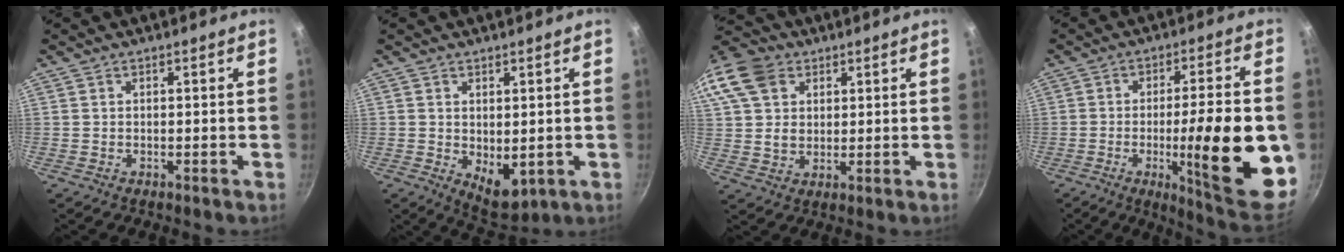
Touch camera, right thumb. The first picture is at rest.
{"total": 6.2, "force": [0.2, 3.8, 4.9], "torque": [-0.056, -0.019, 0.017]}
{"total": 18.7, "force": [7.5, 14.2, 9.5], "torque": [-0.215, 0.022, 0.136]}
{"total": 21.4, "force": [-3.9, 4.6, 20.6], "torque": [-0.271, 0.002, -0.052]}